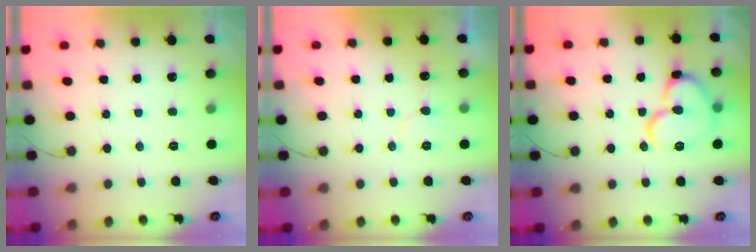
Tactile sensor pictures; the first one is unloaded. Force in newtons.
{"total": 6.9, "press": 6.8, "slide": 0.4}
{"total": 13.7, "press": 13.6, "slide": 1.9}